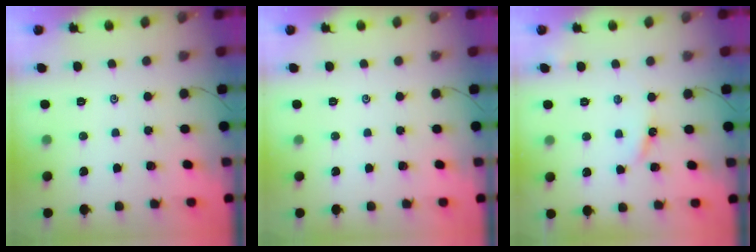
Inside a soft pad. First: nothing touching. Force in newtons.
{"total": 0.0}
{"total": 4.1, "press": 4.1, "slide": 0.4}